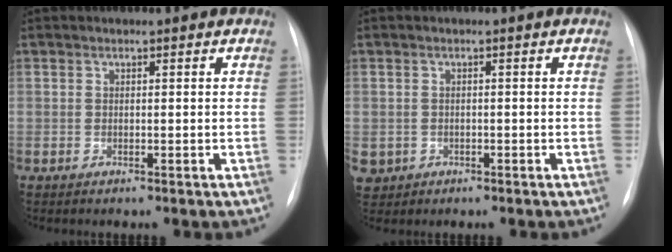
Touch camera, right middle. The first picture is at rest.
{"total": 3.2, "force": [-1.2, 2.9, 0.5], "torque": [-0.008, 0.003, -0.014]}